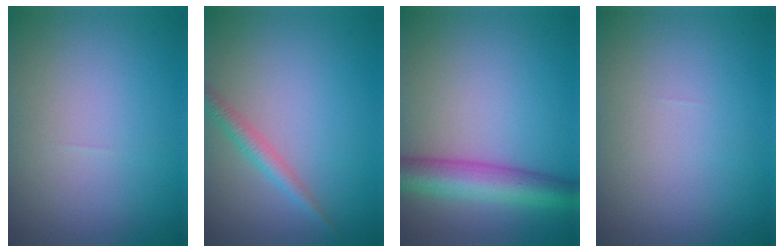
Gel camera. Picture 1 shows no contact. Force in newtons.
{"total": 1.8, "press": 1.8, "slide": 0.0}
{"total": 5.7, "press": 5.7, "slide": 0.1}
{"total": 0.0}